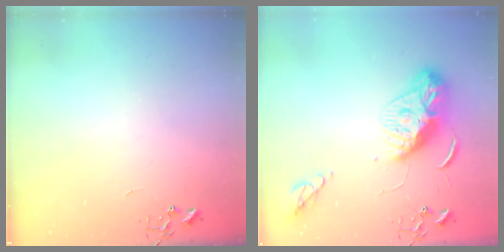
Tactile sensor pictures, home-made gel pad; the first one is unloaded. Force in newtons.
{"total": 11.6, "press": 11.6, "slide": 1.0}